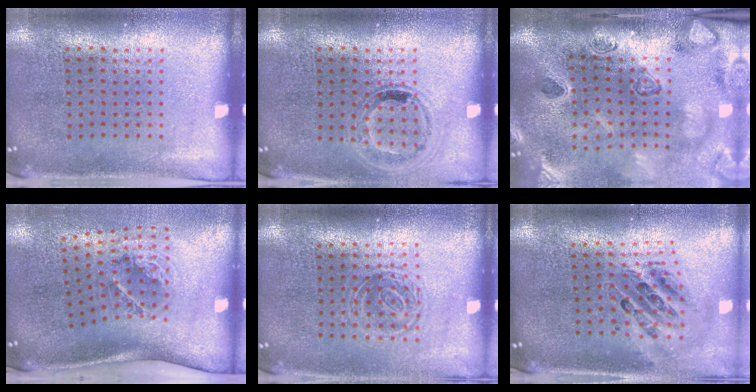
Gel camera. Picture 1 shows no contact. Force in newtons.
{"total": 1.0, "press": 1.0, "slide": 0.3}
{"total": 4.4, "press": 3.2, "slide": 2.9}
{"total": 2.1, "press": 1.2, "slide": 1.7}
{"total": 1.4, "press": 1.0, "slide": 0.9}
{"total": 1.1, "press": 1.0, "slide": 0.4}